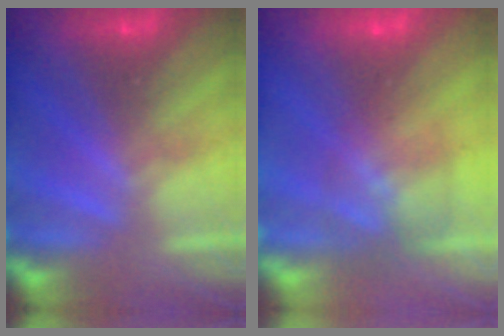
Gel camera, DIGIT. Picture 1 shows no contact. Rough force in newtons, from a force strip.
{"total": 6.9}